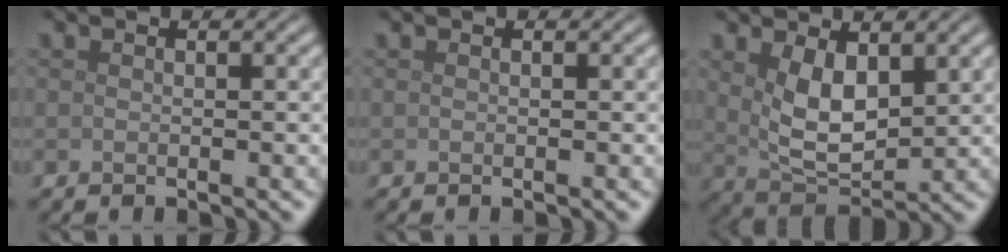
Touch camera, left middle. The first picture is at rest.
{"total": 0.0}
{"total": 4.9, "force": [1.7, 2.4, 4.0], "torque": [-0.086, -0.009, 0.038]}